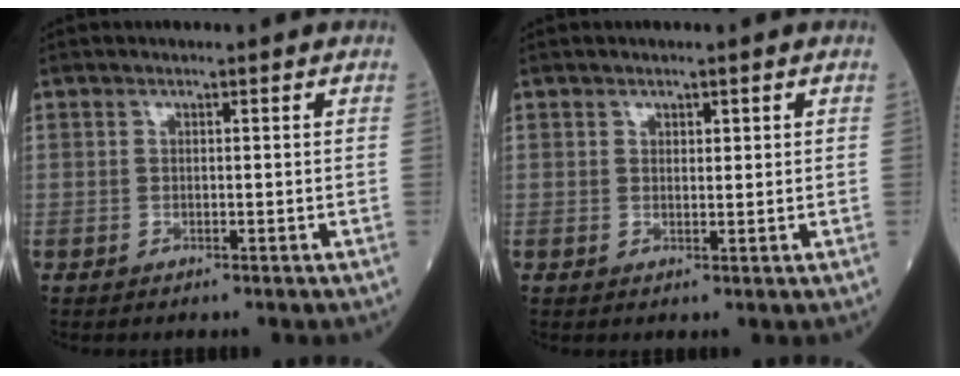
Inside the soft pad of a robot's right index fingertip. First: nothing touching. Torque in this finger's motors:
{"motor_torque": [-0.04, 0.04, -0.03, -0.01]}